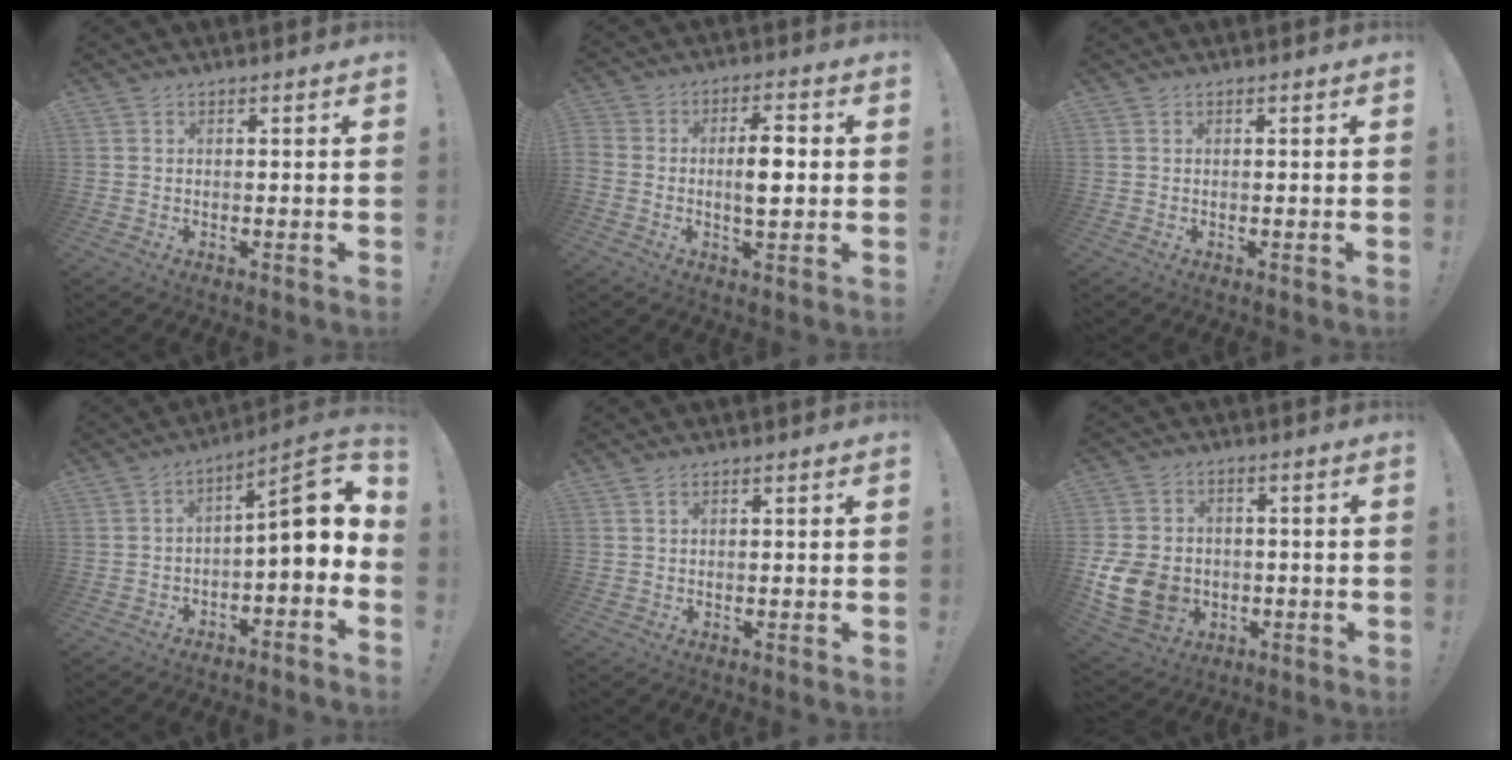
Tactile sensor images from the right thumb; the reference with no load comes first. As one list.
[{"total": 7.1, "force": [-1.0, 3.2, 6.2], "torque": [-0.109, 0.009, -0.022]}, {"total": 0.0}, {"total": 10.3, "force": [1.0, 3.4, 9.7], "torque": [-0.126, -0.007, 0.007]}, {"total": 1.0, "force": [0.7, 0.4, 0.6], "torque": [-0.012, 0.001, 0.013]}, {"total": 13.3, "force": [-2.6, 11.0, 7.0], "torque": [-0.142, 0.019, -0.041]}]